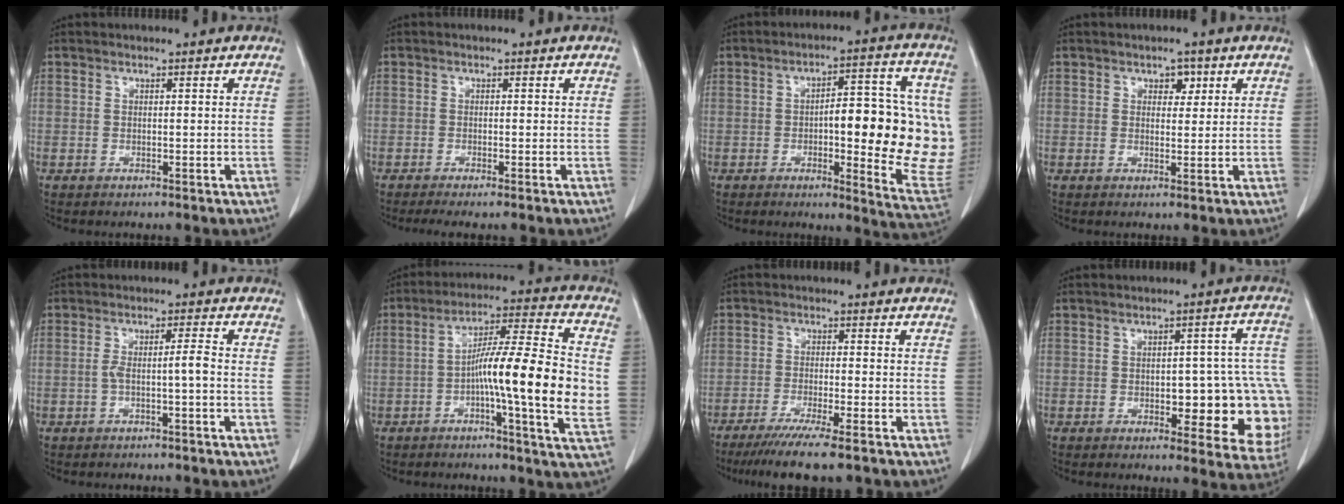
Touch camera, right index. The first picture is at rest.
{"total": 2.0, "force": [-1.5, -0.2, 1.3], "torque": [-0.021, -0.003, -0.027]}
{"total": 18.2, "force": [-0.6, 4.4, 17.6], "torque": [-0.177, 0.017, 0.004]}
{"total": 2.3, "force": [1.1, 1.5, 1.3], "torque": [-0.013, 0.002, 0.015]}
{"total": 3.0, "force": [-1.0, -0.2, 2.8], "torque": [-0.051, 0.012, -0.014]}
{"total": 16.6, "force": [-1.7, 0.3, 16.5], "torque": [-0.261, 0.003, -0.038]}
{"total": 8.6, "force": [-6.5, -0.3, 5.7], "torque": [-0.086, -0.021, -0.103]}
{"total": 15.4, "force": [-2.9, 5.9, 14.0], "torque": [-0.110, 0.029, -0.021]}